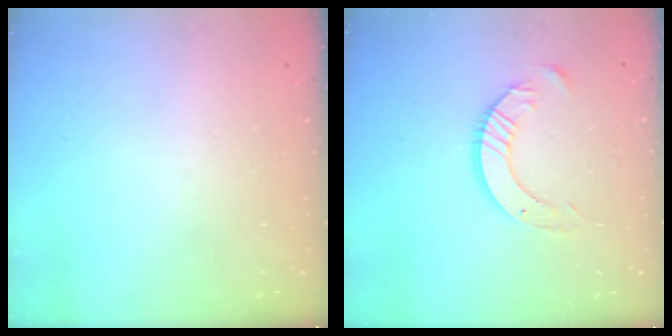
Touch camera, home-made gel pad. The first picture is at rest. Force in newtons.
{"total": 10.1, "press": 10.0, "slide": 1.0}